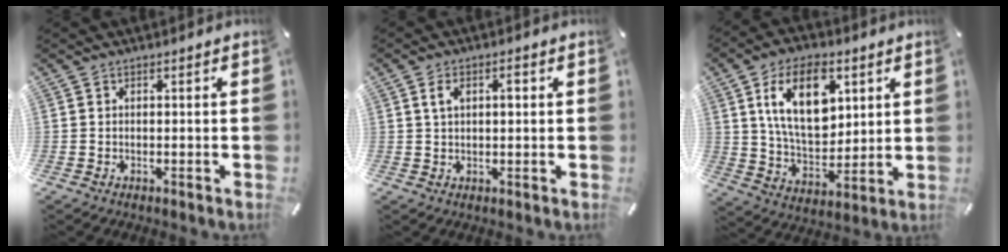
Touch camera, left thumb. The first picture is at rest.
{"total": 4.0, "force": [1.1, 2.0, 3.3], "torque": [-0.052, 0.002, 0.014]}
{"total": 16.6, "force": [6.1, 10.3, 11.5], "torque": [-0.219, -0.003, 0.106]}